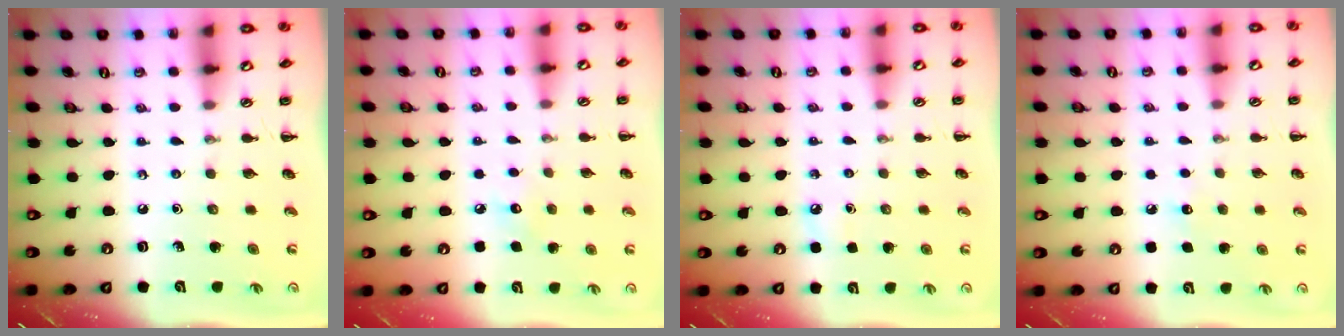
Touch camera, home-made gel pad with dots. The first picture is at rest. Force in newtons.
{"total": 6.2, "press": 6.0, "slide": 1.6}
{"total": 2.8, "press": 2.6, "slide": 1.0}
{"total": 4.8, "press": 4.6, "slide": 1.2}